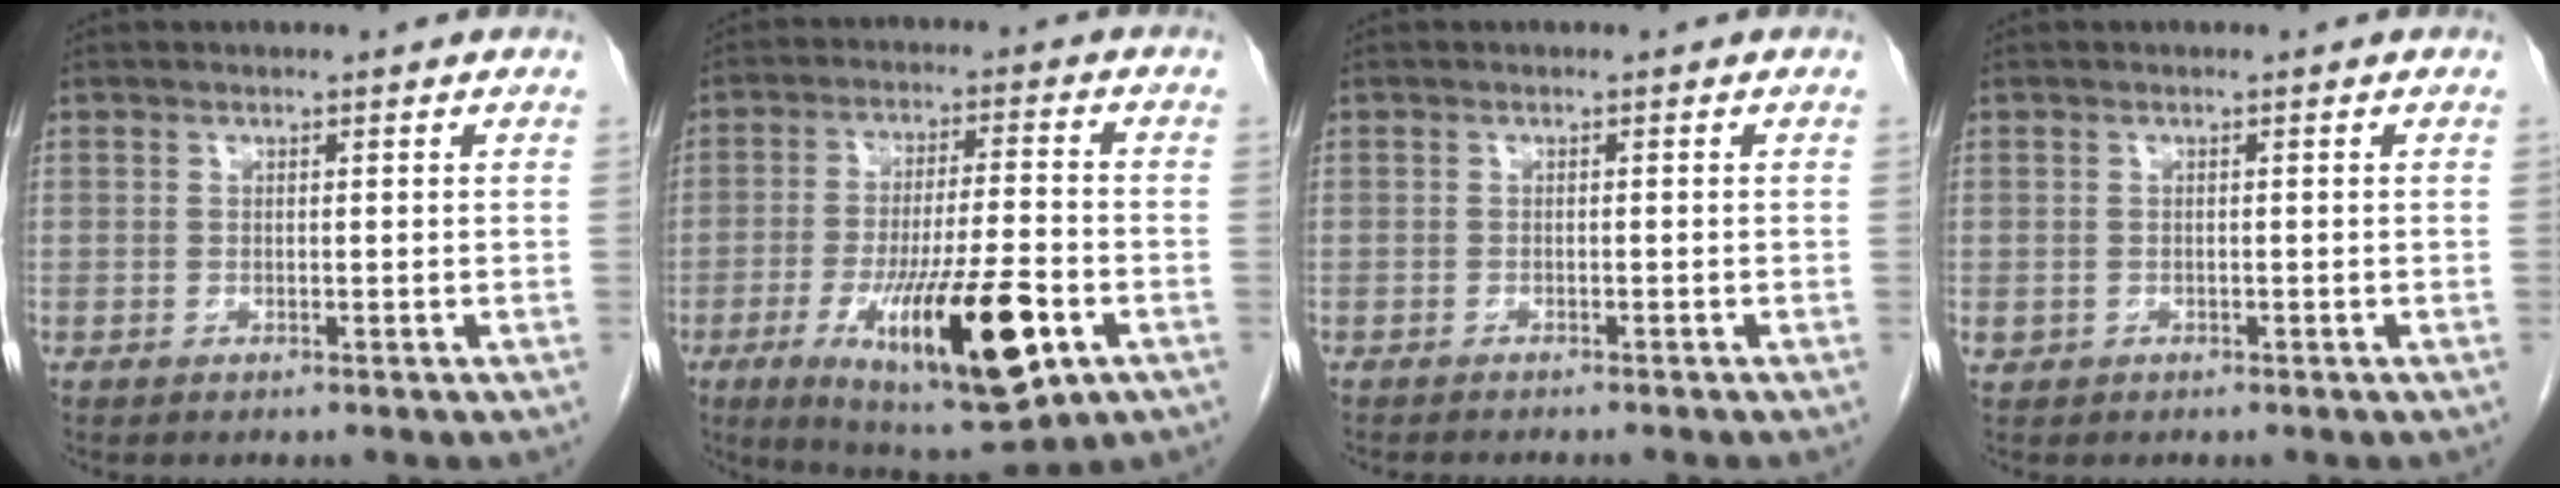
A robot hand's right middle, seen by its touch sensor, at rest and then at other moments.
{"total": 17.7, "force": [-6.7, 3.0, 16.0], "torque": [-0.266, -0.027, -0.095]}
{"total": 4.5, "force": [-4.0, 0.2, 2.0], "torque": [-0.021, -0.005, -0.053]}
{"total": 0.9, "force": [-0.3, 0.9, 0.2], "torque": [0.000, 0.005, -0.002]}